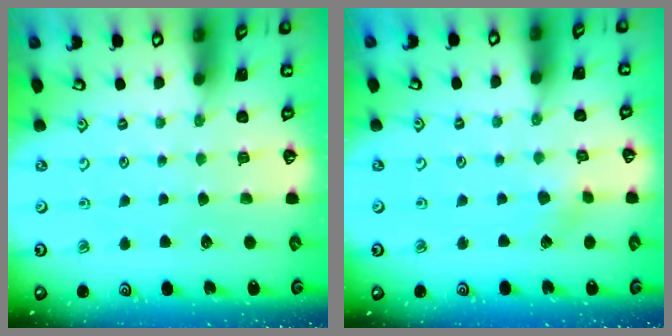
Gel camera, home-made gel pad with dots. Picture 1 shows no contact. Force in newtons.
{"total": 2.9, "press": 2.9, "slide": 0.7}